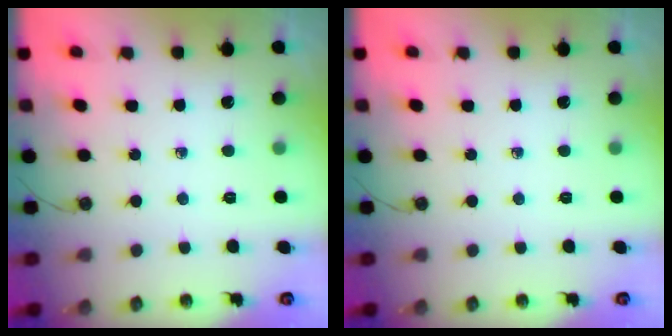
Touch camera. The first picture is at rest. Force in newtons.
{"total": 0.0}